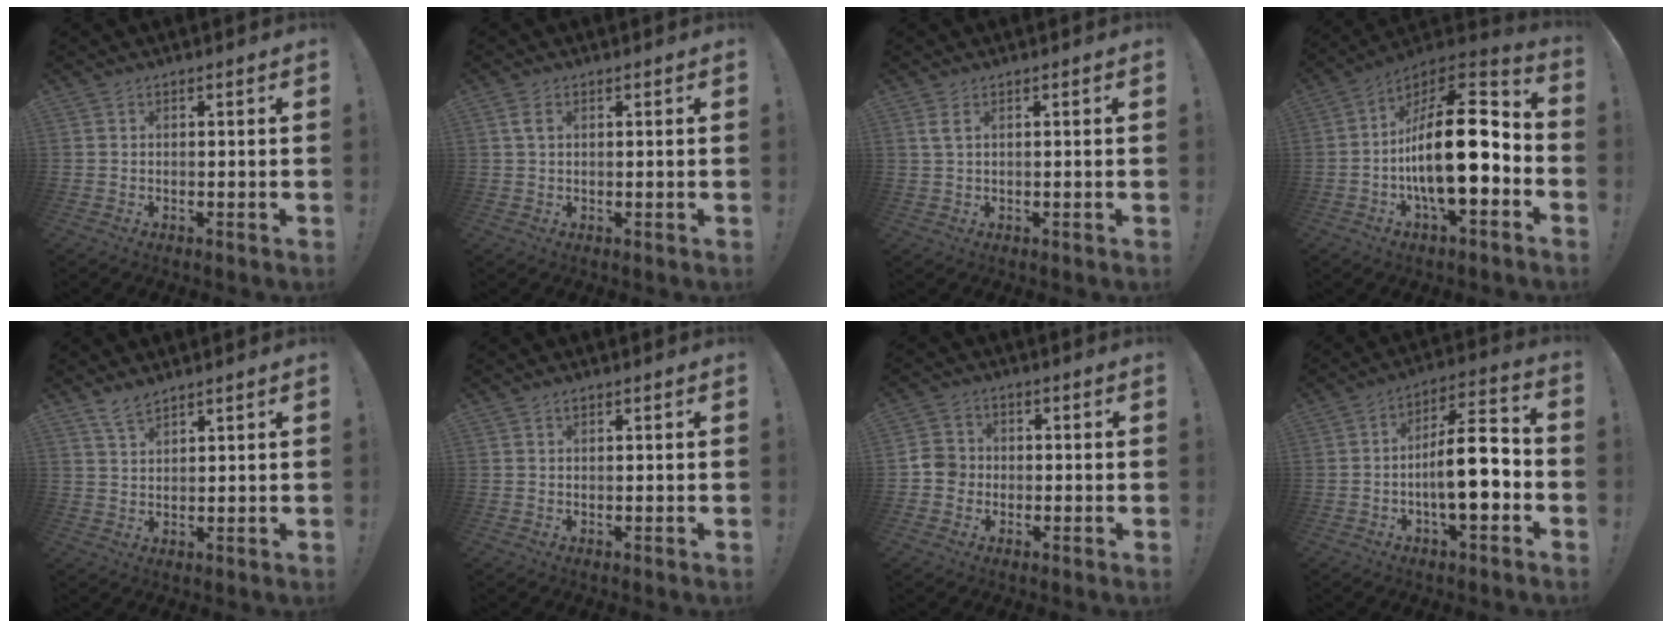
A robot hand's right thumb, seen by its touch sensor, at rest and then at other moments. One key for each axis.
{"total": 2.6, "fx": 1.0, "fy": 1.4, "fz": 1.9, "tx": -0.038, "ty": 0.004, "tz": 0.016}
{"total": 2.3, "fx": 1.2, "fy": 0.3, "fz": 1.9, "tx": -0.039, "ty": 0.001, "tz": 0.022}
{"total": 22.2, "fx": -2.9, "fy": 9.3, "fz": 19.9, "tx": -0.335, "ty": 0.012, "tz": -0.047}
{"total": 4.3, "fx": 3.6, "fy": 1.3, "fz": 2.0, "tx": -0.041, "ty": -0.018, "tz": 0.068}
{"total": 0.6, "fx": 0.5, "fy": 0.3, "fz": 0.4, "tx": -0.014, "ty": 0.004, "tz": 0.010}
{"total": 6.0, "fx": -1.3, "fy": 5.5, "fz": 1.8, "tx": -0.033, "ty": 0.015, "tz": -0.025}
{"total": 14.8, "fx": -3.2, "fy": 4.7, "fz": 13.7, "tx": -0.225, "ty": 0.012, "tz": -0.053}